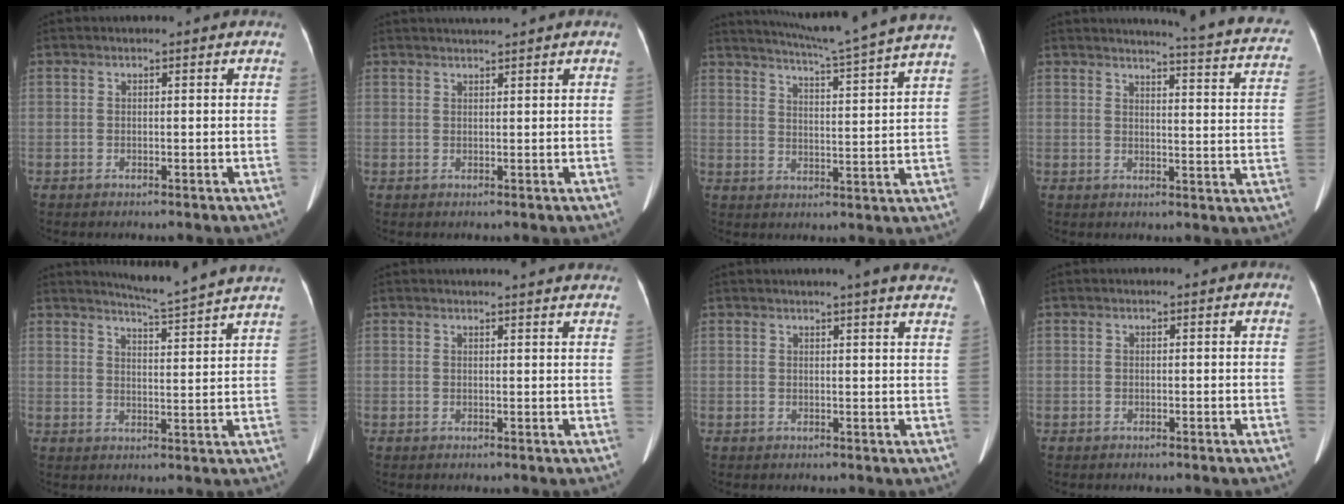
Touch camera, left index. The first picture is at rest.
{"total": 1.8, "force": [1.6, -0.6, 0.5], "torque": [-0.005, 0.009, 0.034]}
{"total": 19.1, "force": [17.0, -2.4, 8.3], "torque": [-0.145, -0.044, 0.218]}
{"total": 16.6, "force": [15.5, 0.6, 6.0], "torque": [-0.065, -0.077, 0.152]}
{"total": 11.2, "force": [10.6, -1.8, 3.3], "torque": [-0.064, -0.027, 0.134]}
{"total": 7.5, "force": [7.0, 0.3, 2.5], "torque": [-0.026, 0.007, 0.062]}
{"total": 11.3, "force": [10.1, 0.2, 5.1], "torque": [-0.054, -0.016, 0.095]}
{"total": 0.0}